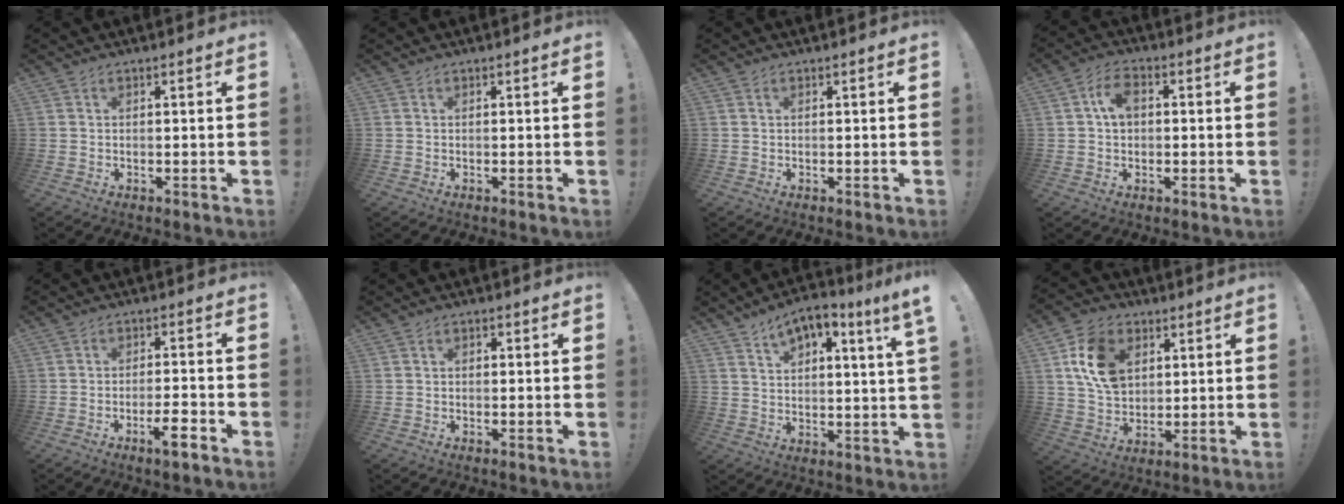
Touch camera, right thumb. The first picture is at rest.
{"total": 0.0}
{"total": 0.0}
{"total": 6.3, "force": [0.8, 4.7, 4.1], "torque": [-0.063, 0.011, 0.015]}
{"total": 5.9, "force": [-4.0, 1.9, 3.9], "torque": [-0.059, 0.023, -0.065]}
{"total": 1.1, "force": [-0.6, 0.7, 0.6], "torque": [-0.017, 0.008, -0.010]}
{"total": 7.9, "force": [5.3, 1.7, 5.6], "torque": [-0.091, -0.025, 0.089]}
{"total": 15.6, "force": [5.2, 11.6, 9.0], "torque": [-0.142, -0.006, 0.105]}